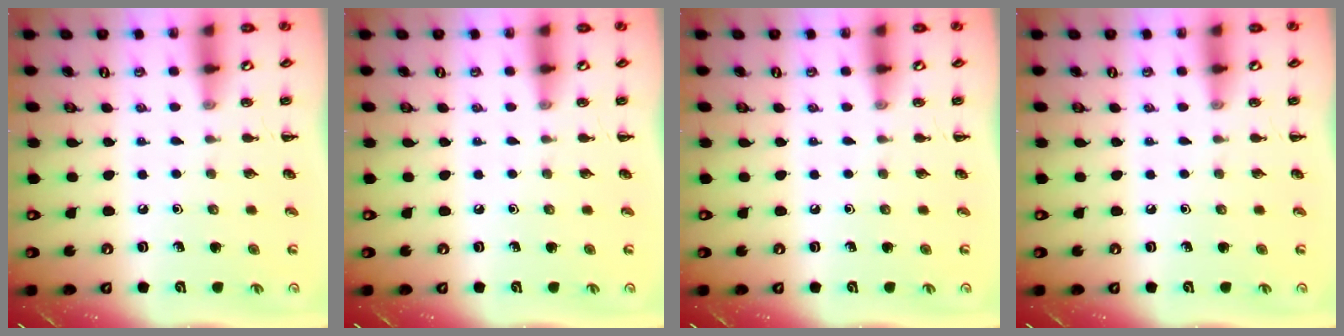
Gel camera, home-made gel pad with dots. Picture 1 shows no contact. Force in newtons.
{"total": 0.0}
{"total": 0.0}
{"total": 0.0}